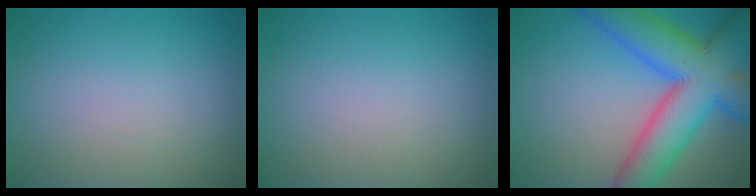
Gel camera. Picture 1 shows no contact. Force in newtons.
{"total": 0.0}
{"total": 12.3, "press": 12.3, "slide": 0.4}